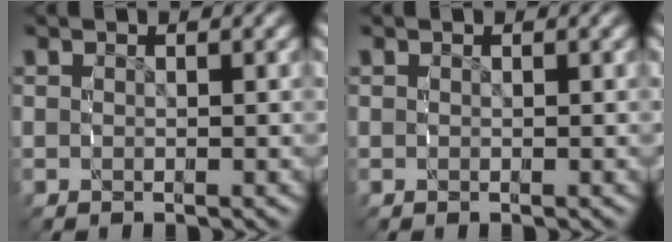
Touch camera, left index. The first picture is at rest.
{"total": 0.0}